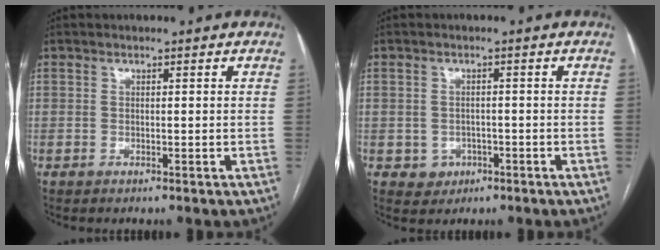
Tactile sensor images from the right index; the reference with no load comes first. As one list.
[{"total": 2.9, "force": [-1.1, 2.7, 0.6], "torque": [0.001, 0.008, -0.008]}]